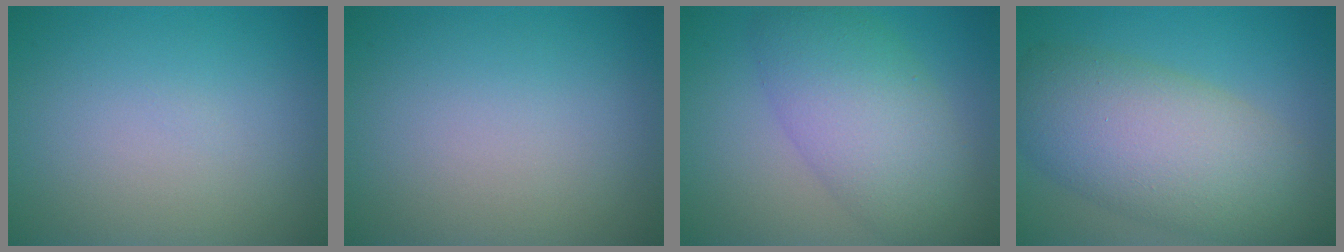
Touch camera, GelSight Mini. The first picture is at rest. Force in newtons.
{"total": 0.0}
{"total": 7.4, "press": 7.4, "slide": 0.5}
{"total": 9.1, "press": 9.1, "slide": 0.4}